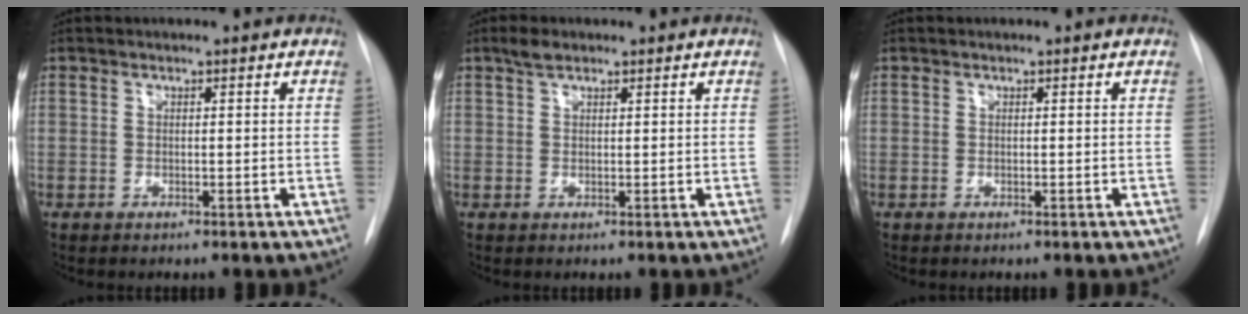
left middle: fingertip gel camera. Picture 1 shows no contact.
{"total": 2.0, "force": [1.4, 0.9, 1.0], "torque": [-0.023, 0.009, 0.025]}
{"total": 0.0}